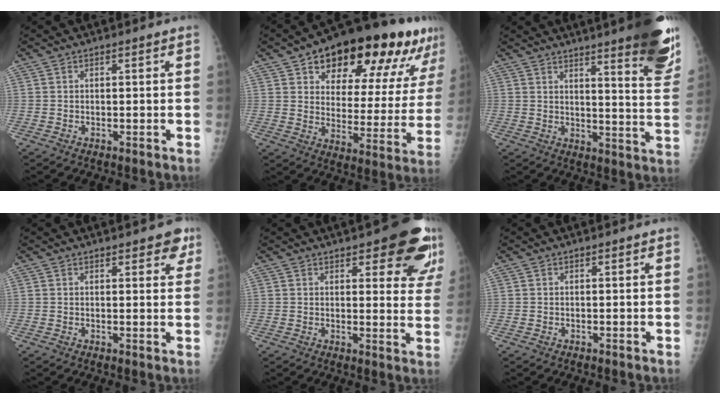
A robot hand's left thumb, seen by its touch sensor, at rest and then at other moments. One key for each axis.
{"total": 26.1, "fx": 16.3, "fy": 11.4, "fz": 16.9, "tx": -0.205, "ty": -0.039, "tz": 0.232}
{"total": 18.5, "fx": 12.8, "fy": 2.6, "fz": 13.2, "tx": -0.144, "ty": -0.078, "tz": 0.157}
{"total": 4.2, "fx": 2.8, "fy": 1.9, "fz": 2.4, "tx": 0.001, "ty": -0.010, "tz": 0.031}
{"total": 12.9, "fx": 8.2, "fy": 4.5, "fz": 9.0, "tx": -0.067, "ty": -0.042, "tz": 0.088}
{"total": 0.0}